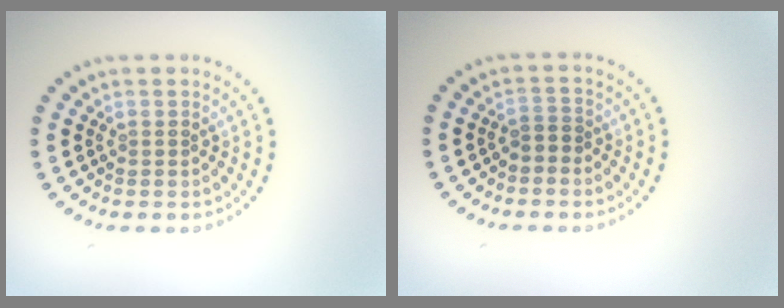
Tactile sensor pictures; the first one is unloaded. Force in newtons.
{"total": 1.4, "press": 1.1, "slide": 0.8}